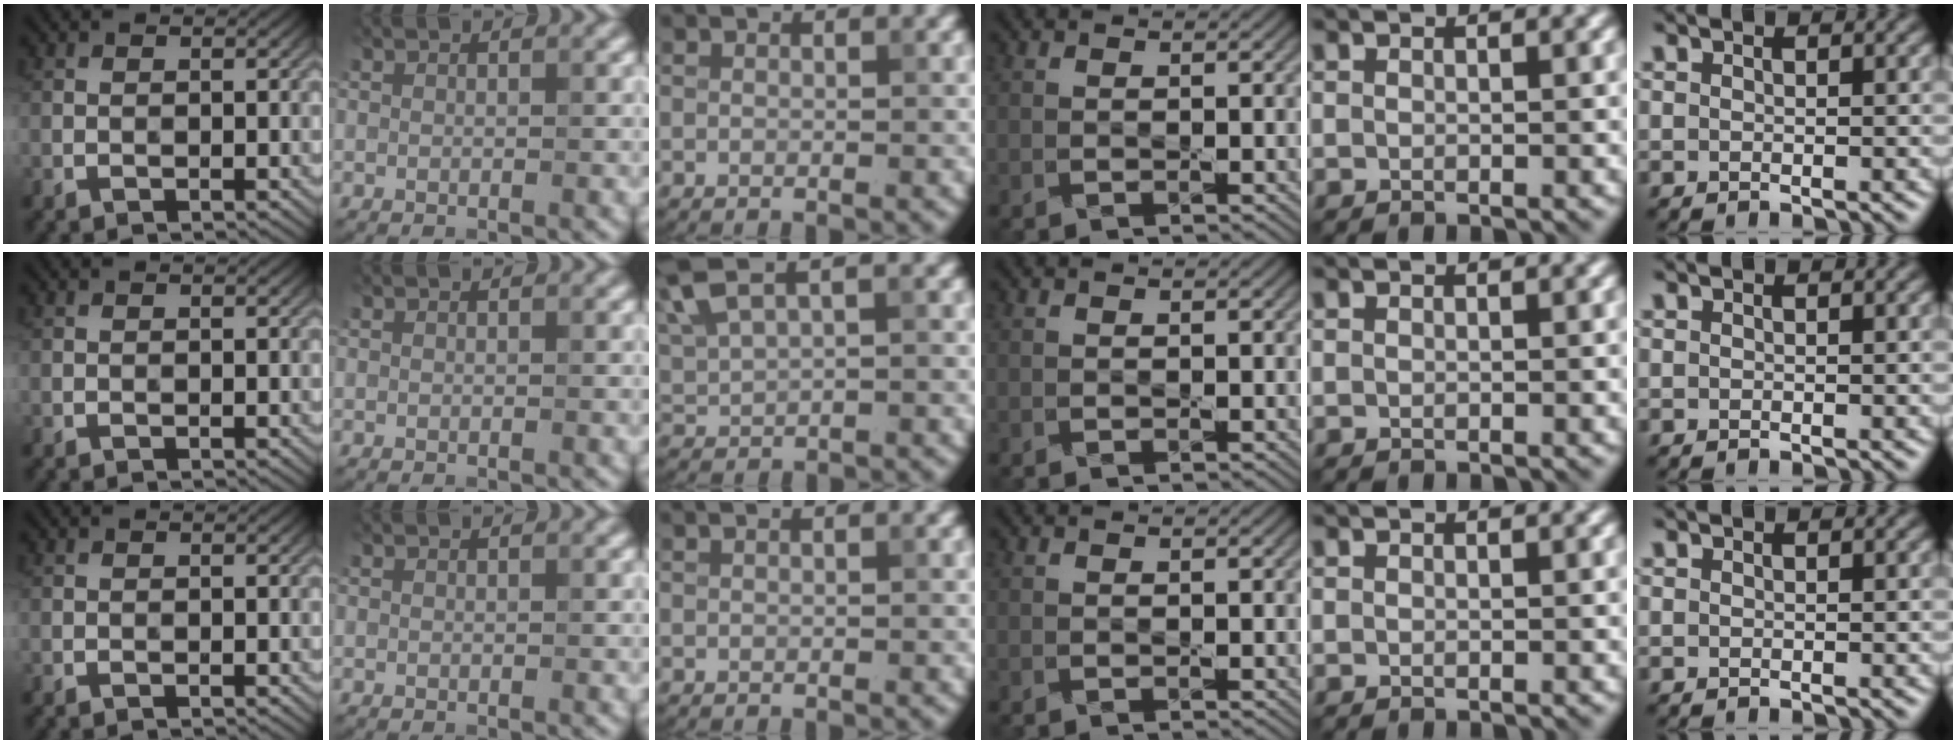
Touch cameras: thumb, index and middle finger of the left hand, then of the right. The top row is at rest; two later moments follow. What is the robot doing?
{"motion": "press", "object": "keyboard"}